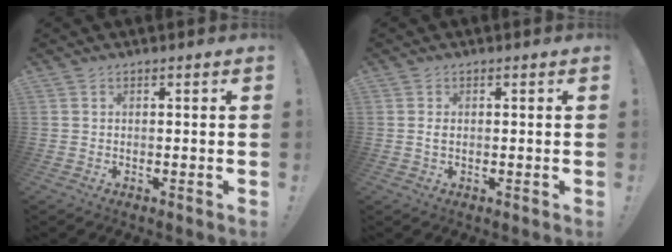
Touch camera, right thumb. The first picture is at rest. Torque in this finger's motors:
{"motor_torque": [-0.24, 0.06, -0.13, 0.10, 0.00]}